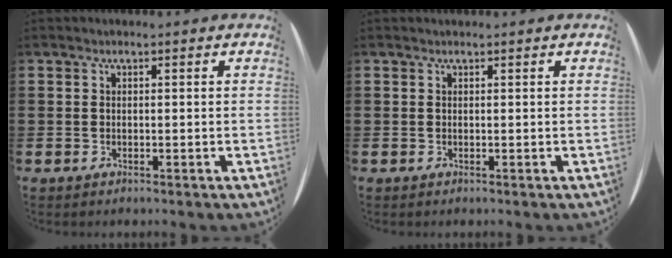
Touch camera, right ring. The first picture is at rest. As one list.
[{"total": 0.0}]